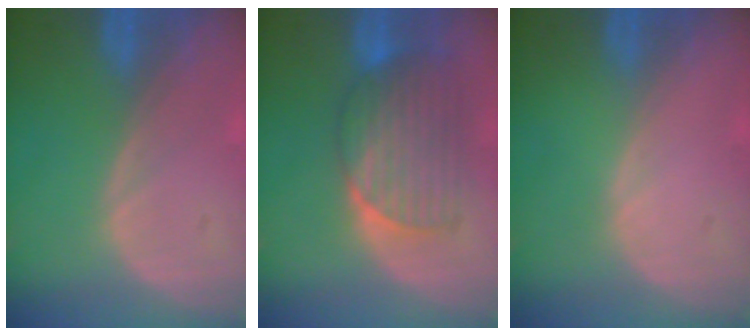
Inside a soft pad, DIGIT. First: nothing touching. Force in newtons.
{"total": 7.9, "press": 7.7, "slide": 1.5}
{"total": 0.0}